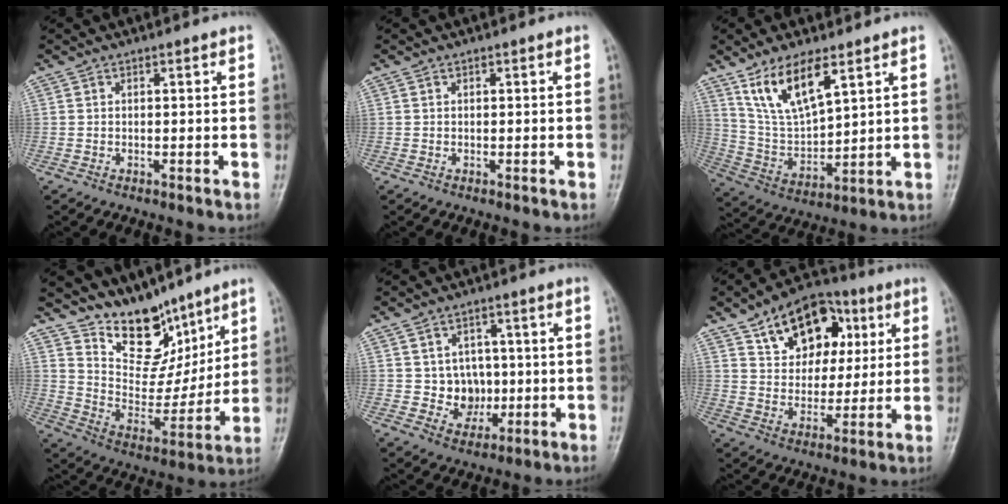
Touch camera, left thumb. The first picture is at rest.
{"total": 0.0}
{"total": 12.0, "force": [7.2, 4.4, 8.6], "torque": [-0.153, -0.033, 0.155]}
{"total": 14.4, "force": [11.0, 7.9, 5.1], "torque": [-0.032, -0.074, 0.202]}
{"total": 6.5, "force": [0.0, 6.0, 2.7], "torque": [0.002, 0.007, 0.006]}
{"total": 16.1, "force": [7.1, 10.9, 9.5], "torque": [-0.102, -0.009, 0.118]}